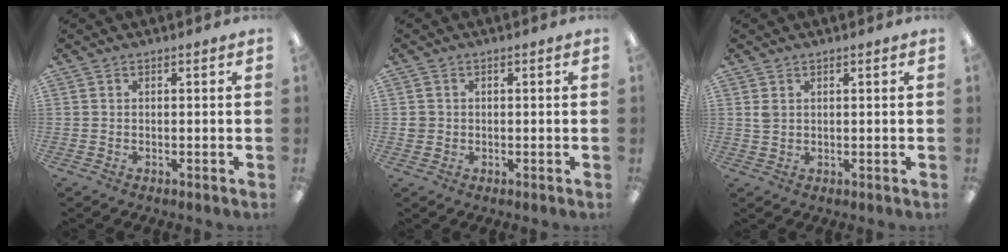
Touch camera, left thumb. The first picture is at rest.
{"total": 1.9, "force": [-0.1, 1.8, 0.3], "torque": [-0.008, 0.004, -0.006]}
{"total": 1.9, "force": [0.9, 1.3, 1.0], "torque": [-0.022, 0.004, 0.016]}